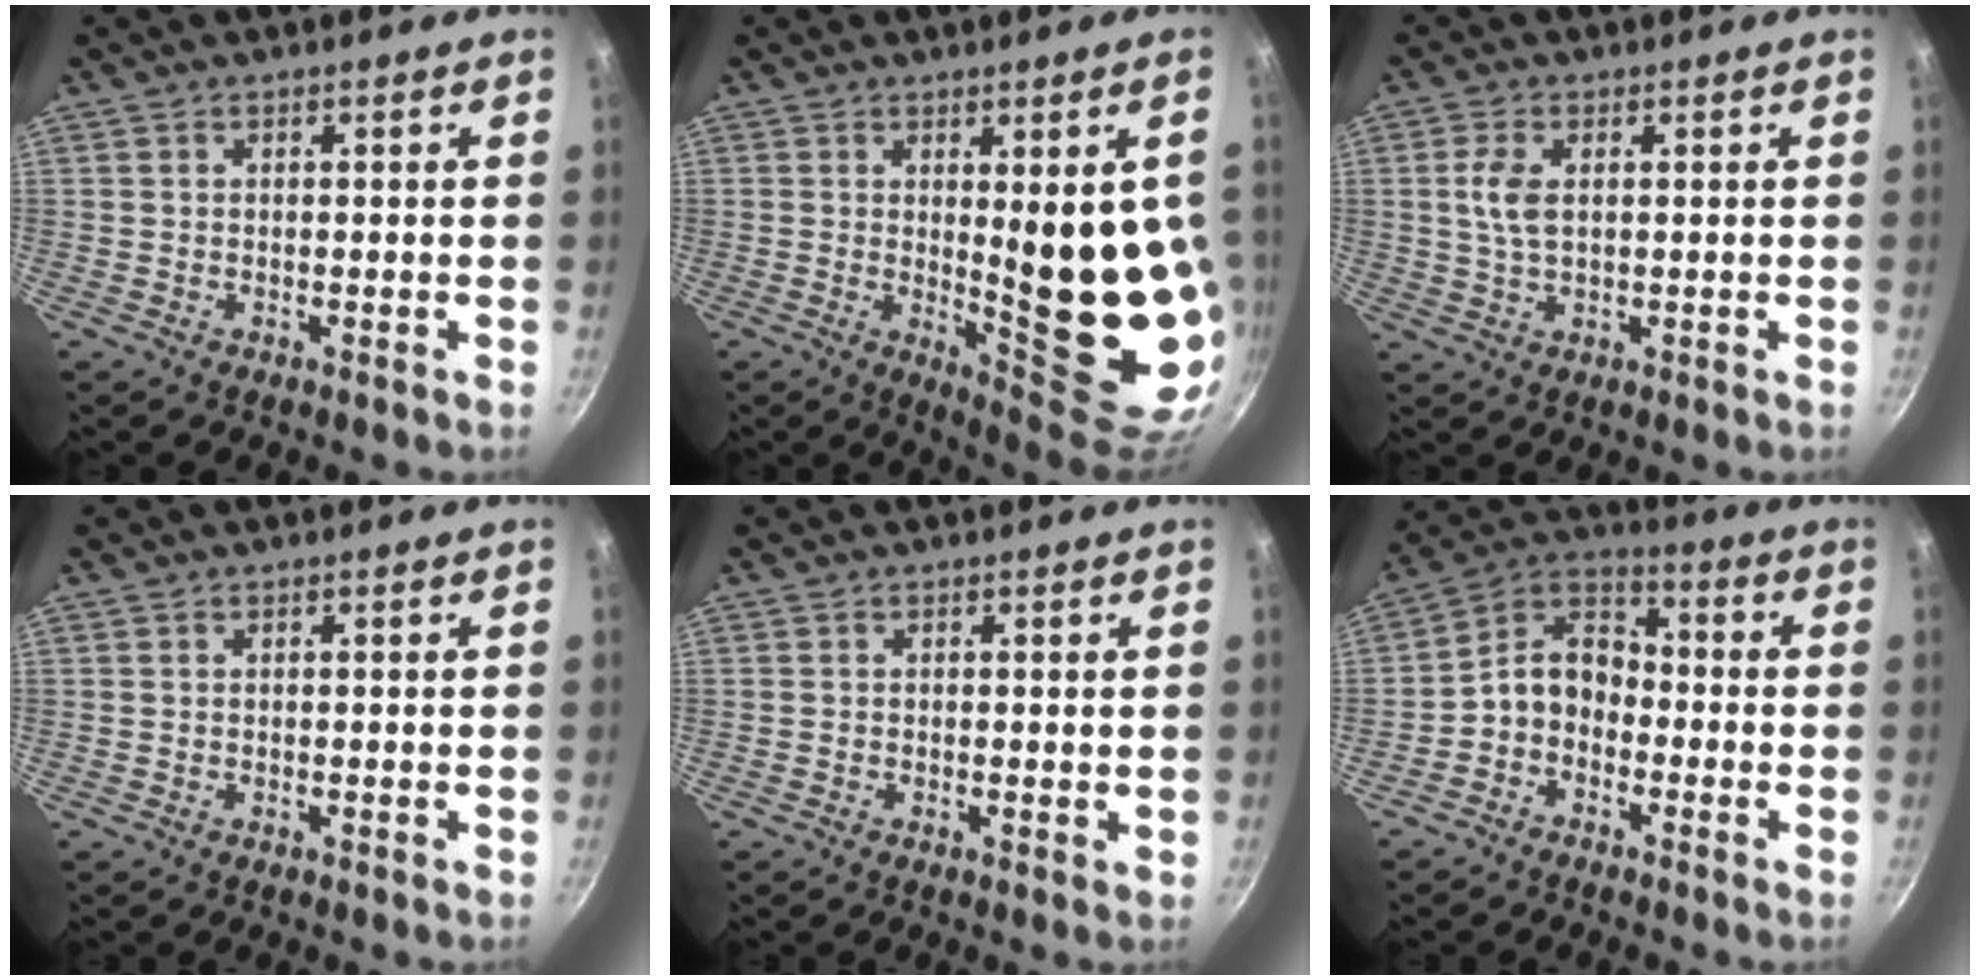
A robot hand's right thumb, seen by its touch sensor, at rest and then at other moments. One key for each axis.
{"total": 16.5, "fx": 0.2, "fy": 4.8, "fz": 15.8, "tx": -0.188, "ty": -0.035, "tz": 0.019}
{"total": 5.2, "fx": 0.9, "fy": 2.9, "fz": 4.2, "tx": -0.084, "ty": 0.003, "tz": 0.017}
{"total": 0.0}
{"total": 0.5, "fx": 0.0, "fy": 0.2, "fz": 0.5, "tx": -0.006, "ty": -0.002, "tz": -0.001}
{"total": 8.2, "fx": -2.6, "fy": 6.2, "fz": 4.8, "tx": -0.061, "ty": 0.049, "tz": -0.071}